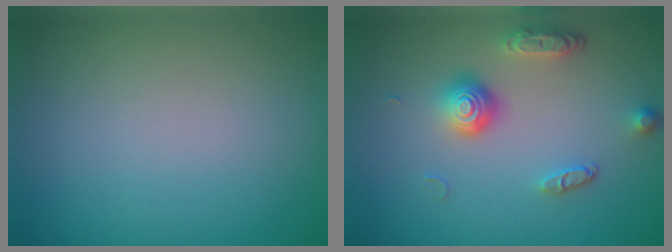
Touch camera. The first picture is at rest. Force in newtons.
{"total": 3.7, "press": 2.8, "slide": 2.4}